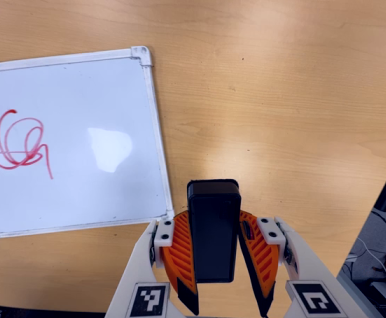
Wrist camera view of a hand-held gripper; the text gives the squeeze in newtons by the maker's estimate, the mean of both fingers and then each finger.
{"total": 7.9, "left": 7.0, "right": 8.8}